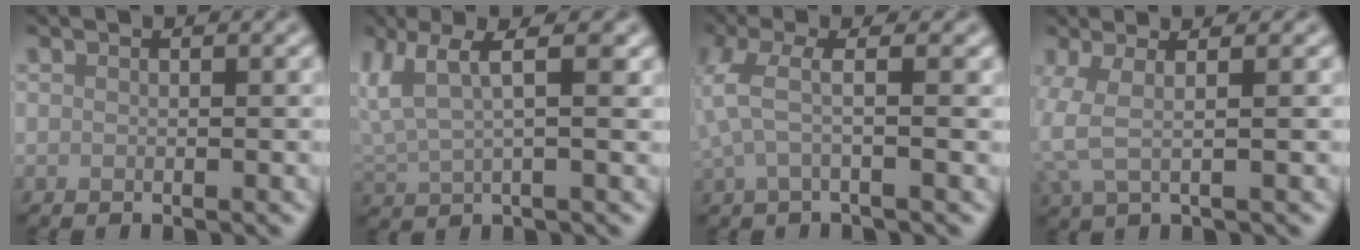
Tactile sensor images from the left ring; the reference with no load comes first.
{"total": 4.2, "force": [1.8, 1.2, 3.6], "torque": [-0.087, 0.003, 0.042]}
{"total": 2.6, "force": [0.1, 0.7, 2.6], "torque": [-0.061, 0.001, -0.001]}
{"total": 2.4, "force": [0.2, 0.6, 2.3], "torque": [-0.056, 0.001, 0.001]}